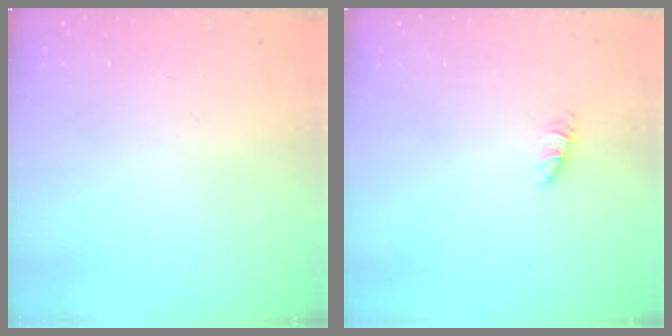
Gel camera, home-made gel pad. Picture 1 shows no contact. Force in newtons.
{"total": 0.7, "press": 0.7, "slide": 0.1}